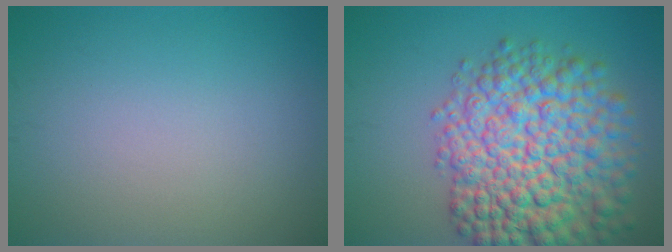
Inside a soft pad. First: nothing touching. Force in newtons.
{"total": 11.7, "press": 11.7, "slide": 0.4}